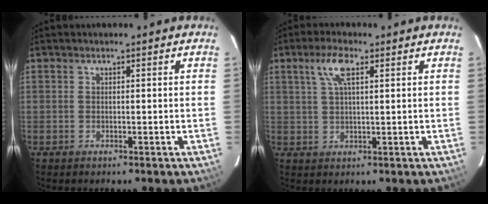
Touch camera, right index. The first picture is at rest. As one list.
[{"total": 5.1, "force": [2.3, 1.5, 4.3], "torque": [-0.086, 0.010, 0.045]}]